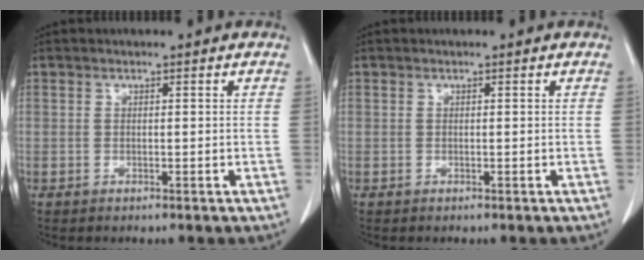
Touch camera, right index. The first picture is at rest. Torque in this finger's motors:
{"motor_torque": [-0.06, 0.05, 0.01, 0.00]}